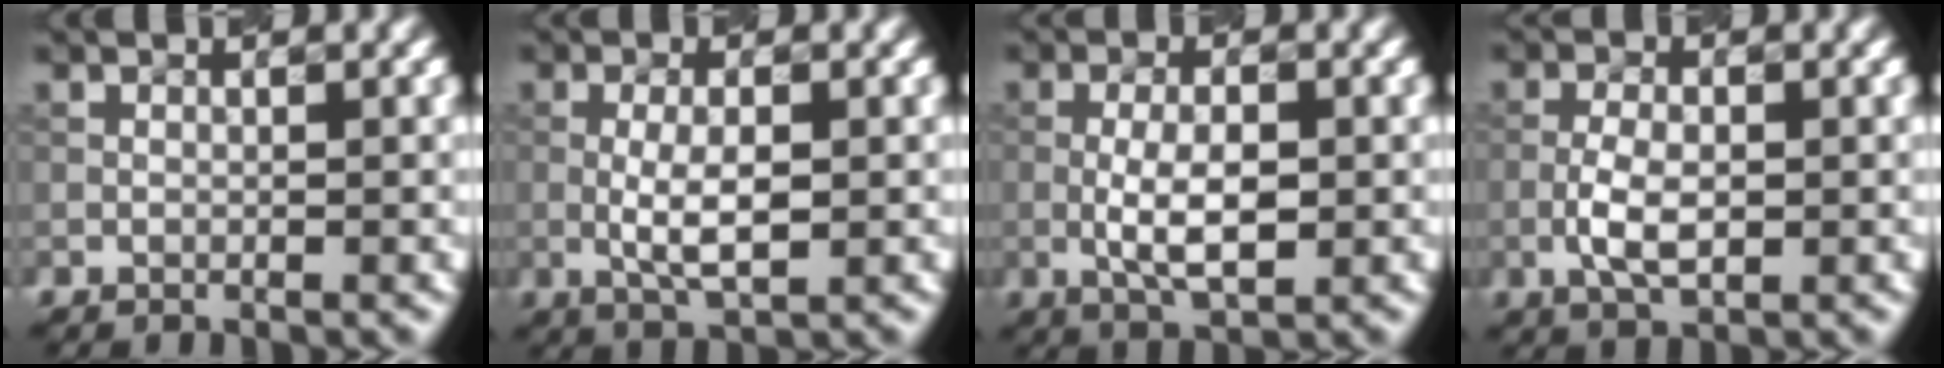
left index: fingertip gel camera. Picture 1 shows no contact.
{"total": 3.4, "force": [-0.3, 1.1, 3.2], "torque": [-0.065, -0.003, -0.005]}
{"total": 4.1, "force": [-0.6, 1.6, 3.8], "torque": [-0.074, -0.001, -0.012]}
{"total": 3.4, "force": [-0.9, 1.6, 2.8], "torque": [-0.060, -0.002, -0.019]}